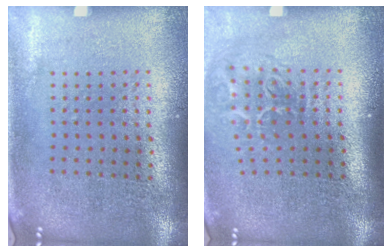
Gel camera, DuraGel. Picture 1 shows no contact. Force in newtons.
{"total": 2.0, "press": 1.3, "slide": 1.5}